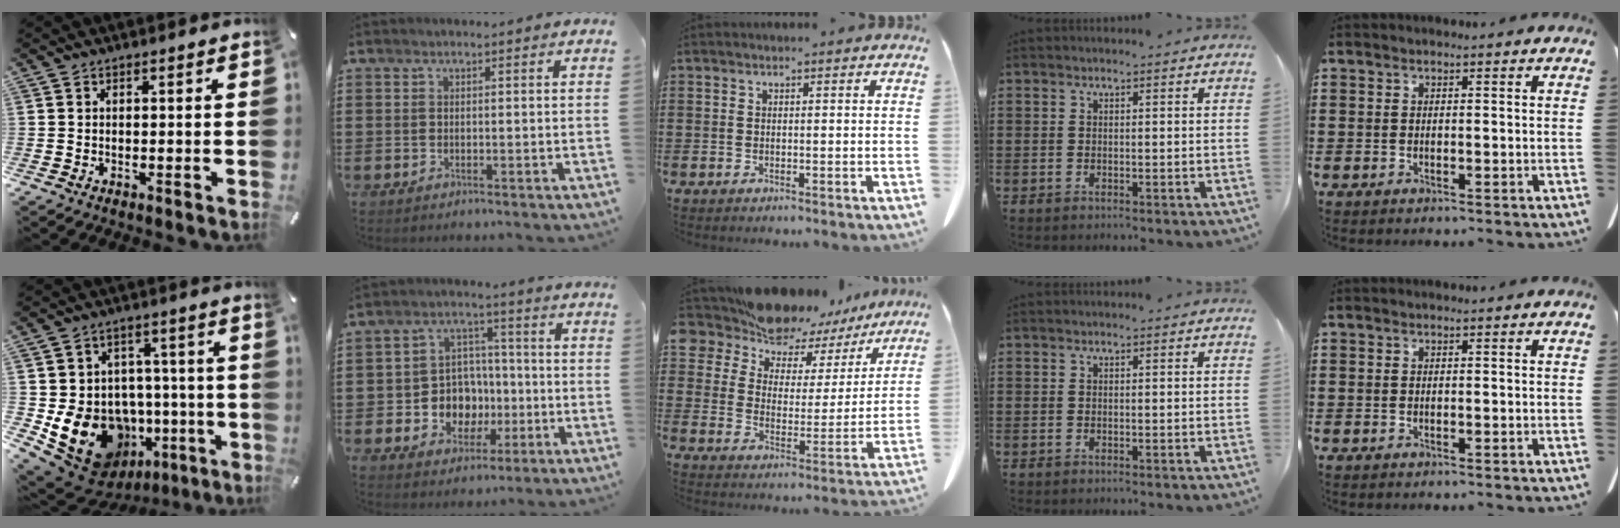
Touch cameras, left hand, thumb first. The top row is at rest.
{"thumb": {"total": 16.9, "force": [-5.3, 13.5, 8.6], "torque": [-0.153, 0.017, -0.069]}, "index": {"total": 8.5, "force": [-1.5, 7.6, 3.3], "torque": [-0.079, 0.020, -0.018]}, "middle": {"total": 10.6, "force": [10.0, 3.2, 1.7], "torque": [-0.079, -0.071, 0.185]}}